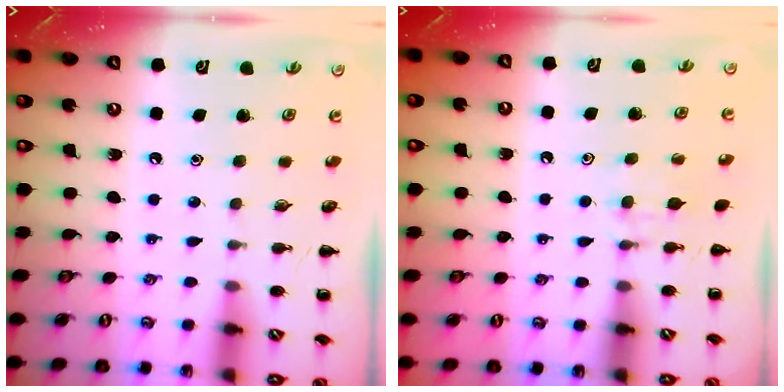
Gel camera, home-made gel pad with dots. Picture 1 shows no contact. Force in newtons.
{"total": 5.7, "press": 5.4, "slide": 2.0}